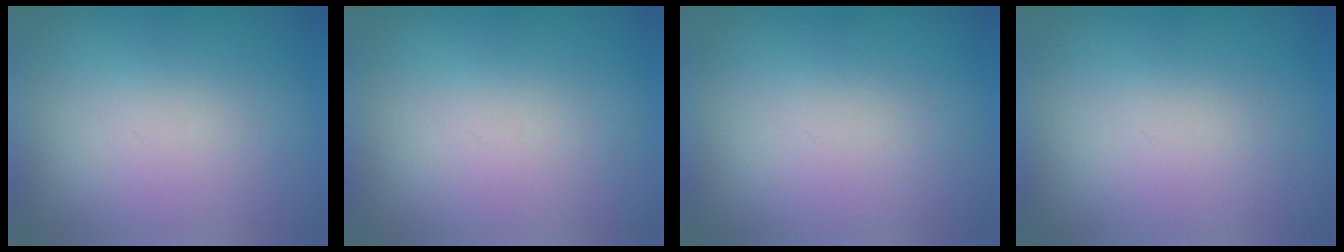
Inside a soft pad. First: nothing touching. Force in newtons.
{"total": 1.0}
{"total": 2.2}
{"total": 2.2}